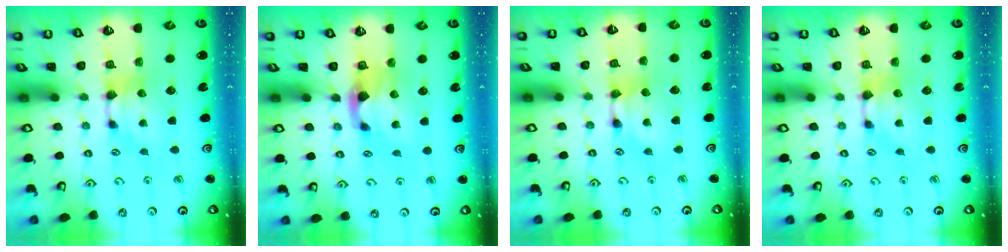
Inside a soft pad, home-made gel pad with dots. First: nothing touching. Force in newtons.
{"total": 2.1, "press": 1.7, "slide": 1.2}
{"total": 1.6, "press": 1.6, "slide": 0.2}
{"total": 0.0}